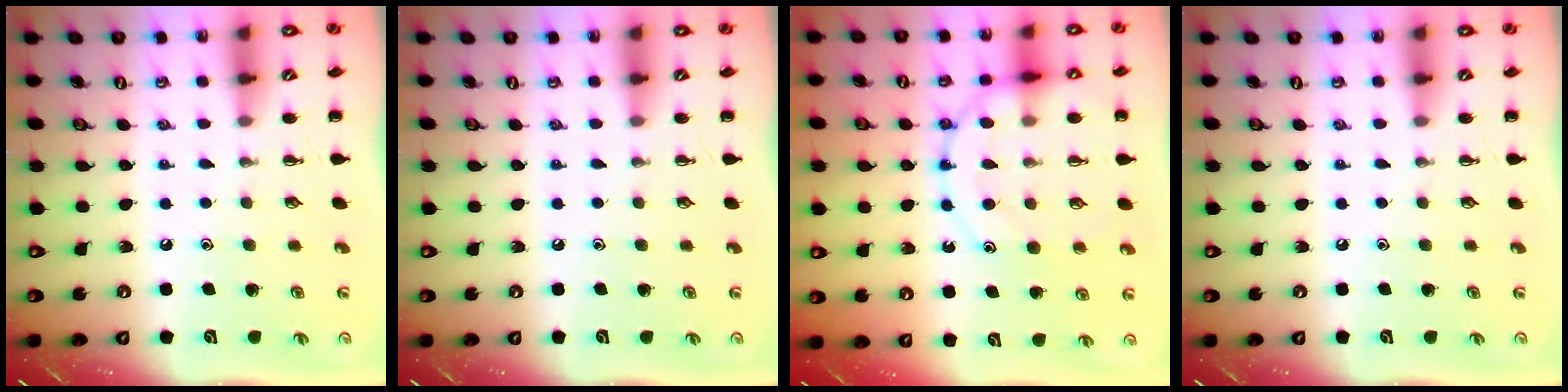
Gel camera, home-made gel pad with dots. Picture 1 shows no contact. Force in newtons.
{"total": 0.0}
{"total": 14.2, "press": 14.1, "slide": 1.2}
{"total": 0.0}